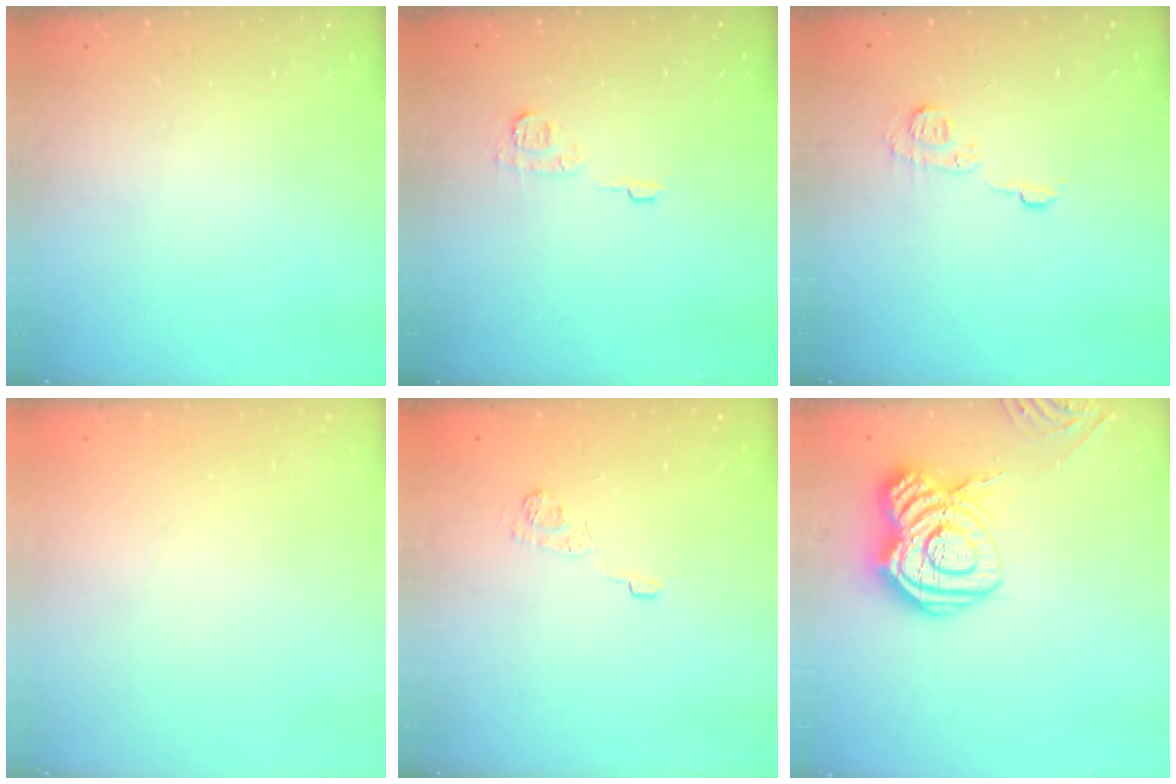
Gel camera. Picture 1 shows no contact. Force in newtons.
{"total": 6.2, "press": 6.2, "slide": 0.5}
{"total": 7.3, "press": 7.3, "slide": 0.1}
{"total": 2.7, "press": 2.6, "slide": 0.8}
{"total": 8.5, "press": 8.4, "slide": 1.5}
{"total": 13.3, "press": 13.3, "slide": 0.8}